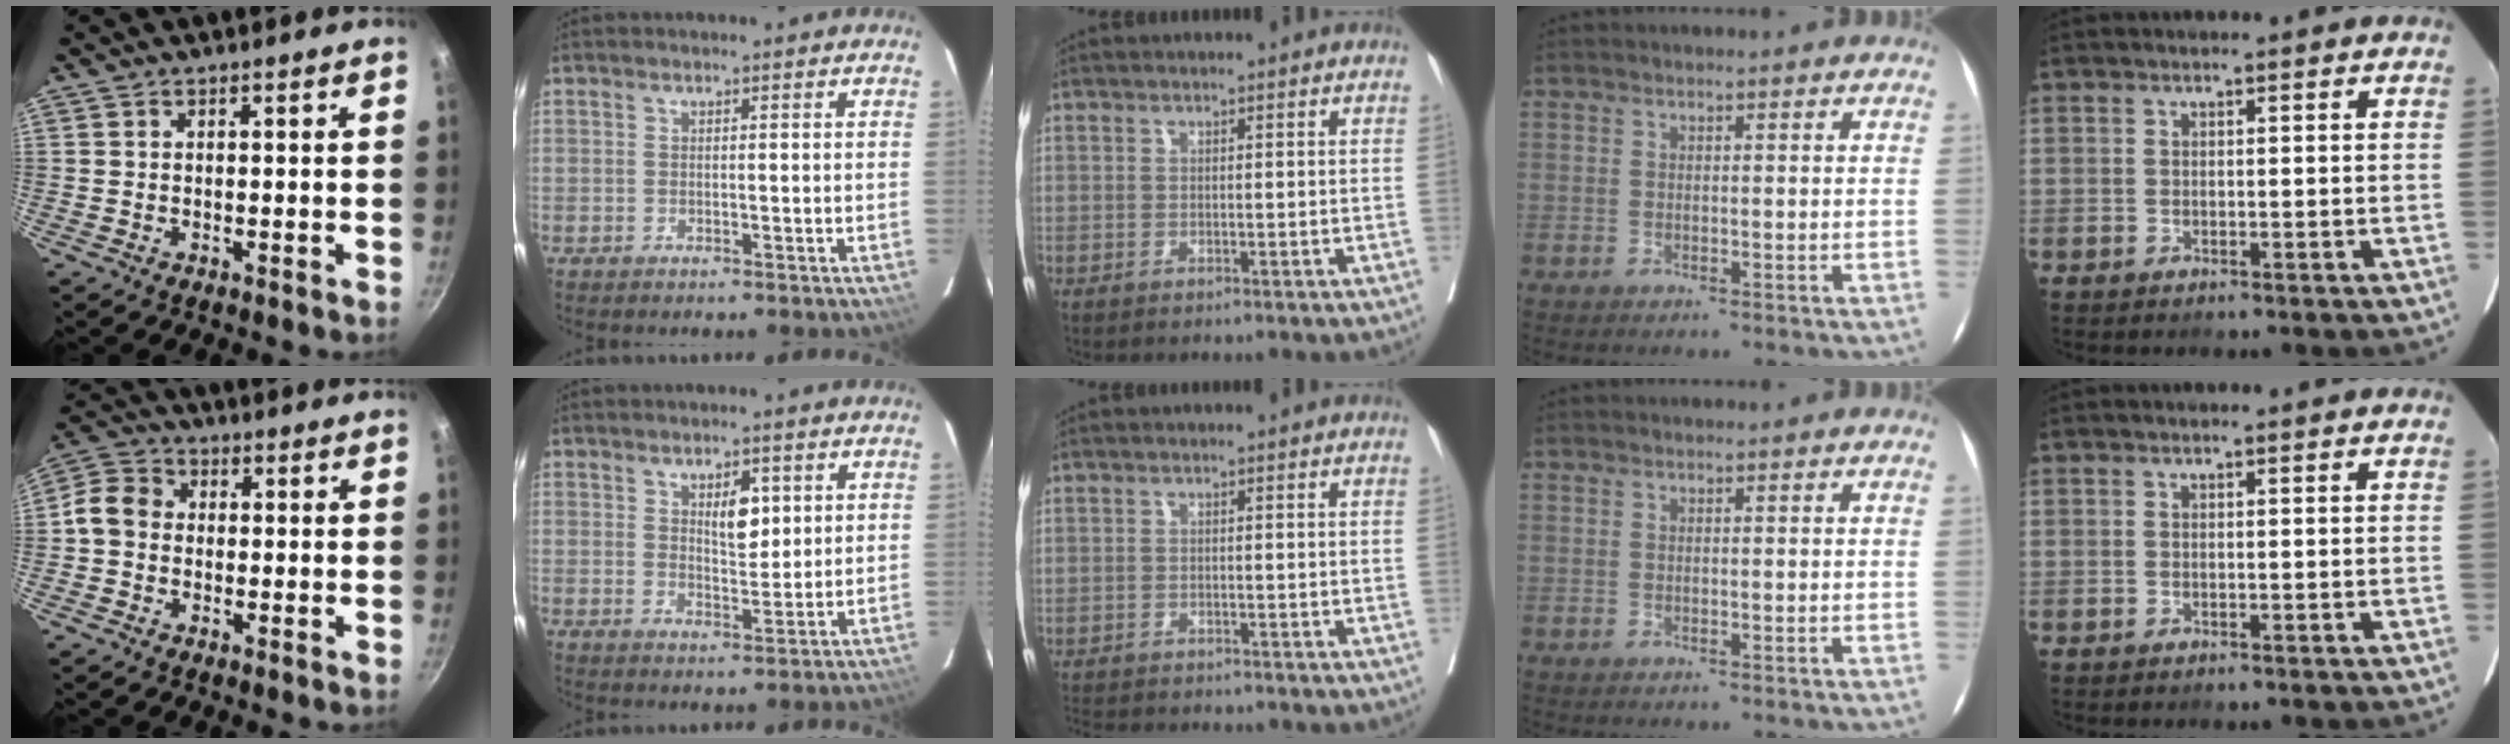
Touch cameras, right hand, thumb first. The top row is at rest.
{"thumb": {"total": 6.8, "force": [-0.4, 5.7, 3.6], "torque": [-0.056, 0.024, -0.021]}, "index": {"total": 4.6, "force": [1.8, 1.9, 3.8], "torque": [-0.059, -0.002, 0.032]}, "middle": {"total": 6.8, "force": [-6.3, 1.2, 2.2], "torque": [-0.030, -0.007, -0.094]}}